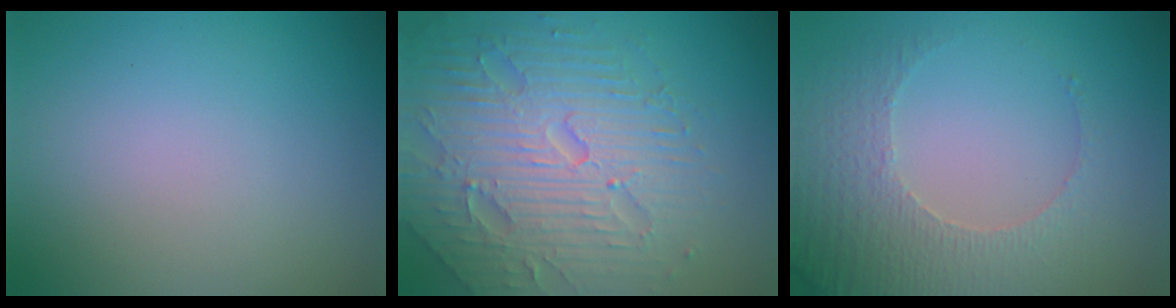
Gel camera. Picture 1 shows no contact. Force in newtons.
{"total": 7.4, "press": 7.3, "slide": 1.6}
{"total": 4.7, "press": 3.5, "slide": 3.1}